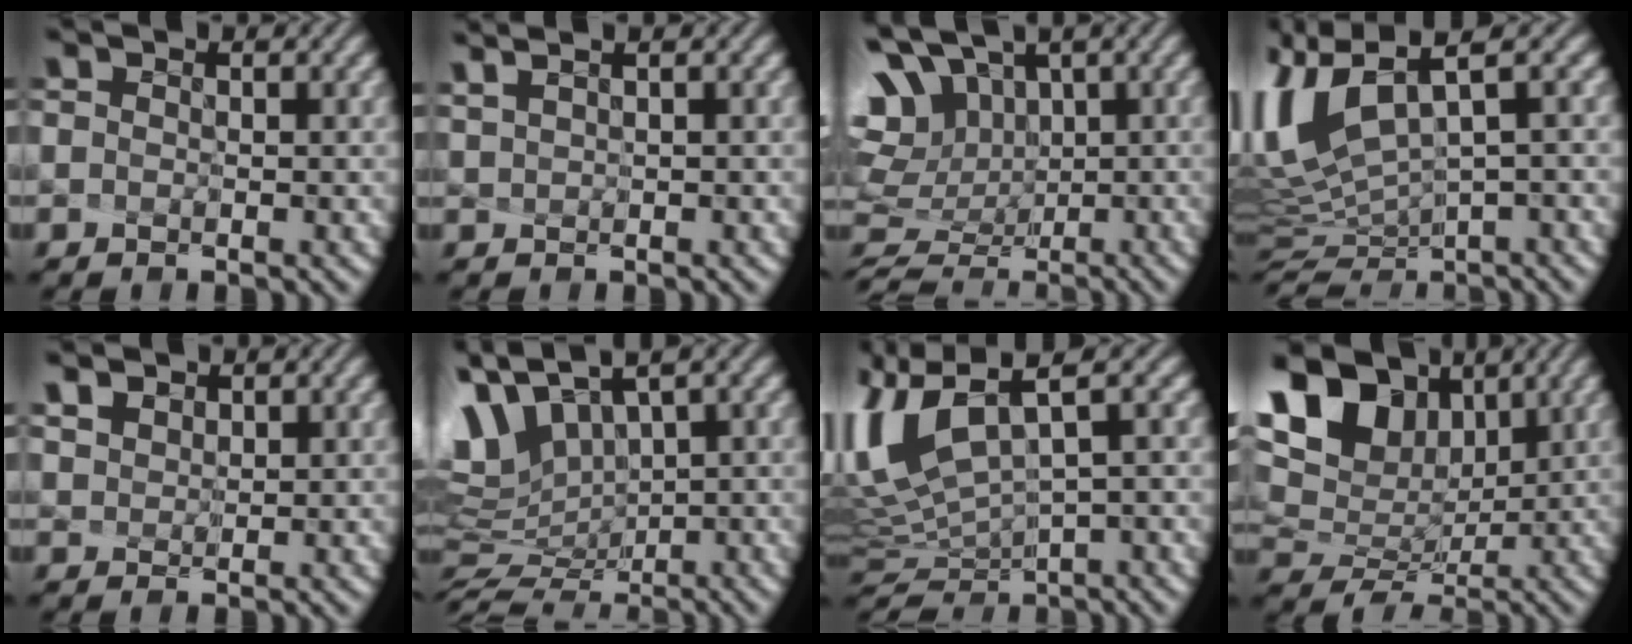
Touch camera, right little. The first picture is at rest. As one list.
[{"total": 1.2, "force": [0.3, -1.0, -0.7], "torque": [-0.010, -0.009, 0.030]}, {"total": 9.3, "force": [1.1, 7.5, 5.3], "torque": [-0.144, 0.000, 0.019]}, {"total": 5.9, "force": [0.6, 1.7, 5.6], "torque": [-0.158, -0.024, 0.037]}, {"total": 2.4, "force": [2.0, 1.1, 0.9], "torque": [-0.057, -0.019, 0.057]}, {"total": 5.5, "force": [1.6, 3.3, 4.1], "torque": [-0.123, -0.001, 0.070]}, {"total": 6.4, "force": [1.3, 1.9, 6.0], "torque": [-0.168, -0.017, 0.050]}, {"total": 11.2, "force": [5.1, 7.2, 6.9], "torque": [-0.152, 0.018, 0.100]}]